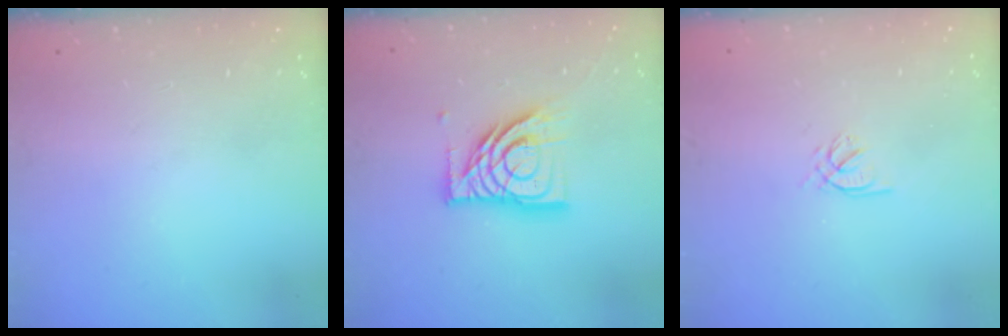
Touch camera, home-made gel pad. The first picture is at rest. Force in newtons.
{"total": 15.1, "press": 14.9, "slide": 1.9}
{"total": 2.0, "press": 1.9, "slide": 0.5}